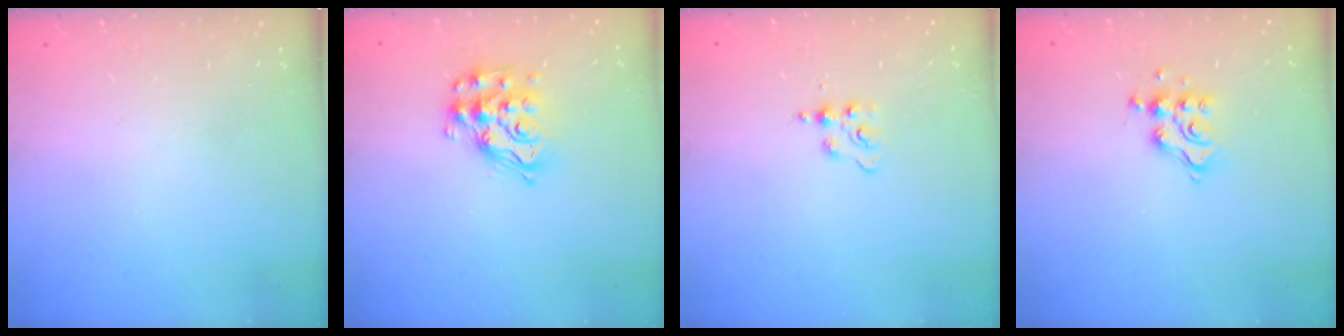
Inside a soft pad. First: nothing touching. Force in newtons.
{"total": 13.4, "press": 13.4, "slide": 0.9}
{"total": 4.3, "press": 4.2, "slide": 0.6}
{"total": 8.5, "press": 8.5, "slide": 0.4}